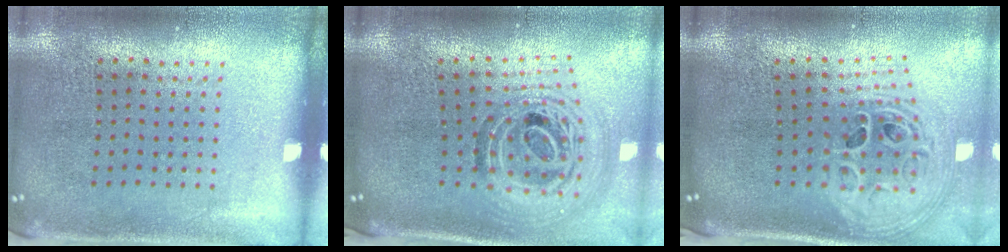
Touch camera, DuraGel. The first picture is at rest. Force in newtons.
{"total": 1.9, "press": 1.5, "slide": 1.2}
{"total": 2.9, "press": 2.0, "slide": 2.1}